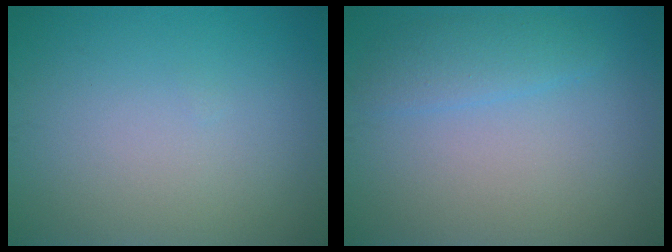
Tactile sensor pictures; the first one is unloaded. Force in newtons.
{"total": 2.2, "press": 2.2, "slide": 0.1}